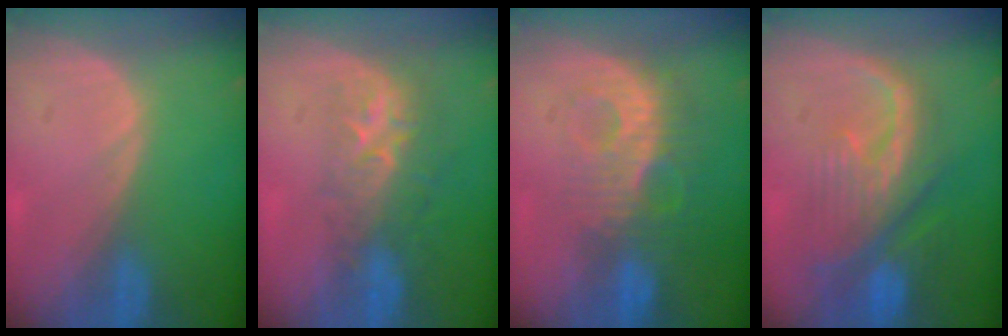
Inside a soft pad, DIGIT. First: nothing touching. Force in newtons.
{"total": 8.8, "press": 7.1, "slide": 5.2}
{"total": 9.3, "press": 8.3, "slide": 4.2}
{"total": 10.1, "press": 9.0, "slide": 4.4}